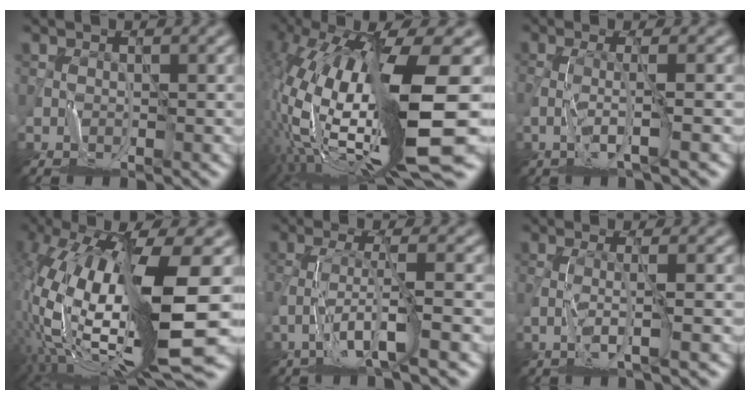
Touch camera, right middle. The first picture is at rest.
{"total": 16.9, "force": [-1.9, 3.8, 16.4], "torque": [-0.314, -0.030, -0.020]}
{"total": 2.3, "force": [-0.7, -0.1, 2.2], "torque": [-0.043, 0.003, -0.018]}
{"total": 16.2, "force": [-0.3, 4.1, 15.7], "torque": [-0.300, -0.023, 0.018]}
{"total": 4.6, "force": [-2.4, 0.2, 4.0], "torque": [-0.081, -0.001, -0.051]}
{"total": 1.9, "force": [-0.4, -0.1, 1.9], "torque": [-0.036, -0.001, -0.013]}